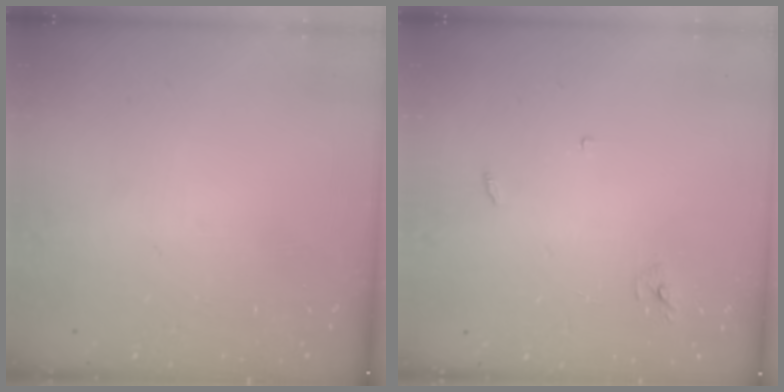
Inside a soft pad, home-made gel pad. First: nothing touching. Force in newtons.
{"total": 2.5, "press": 2.5, "slide": 0.1}